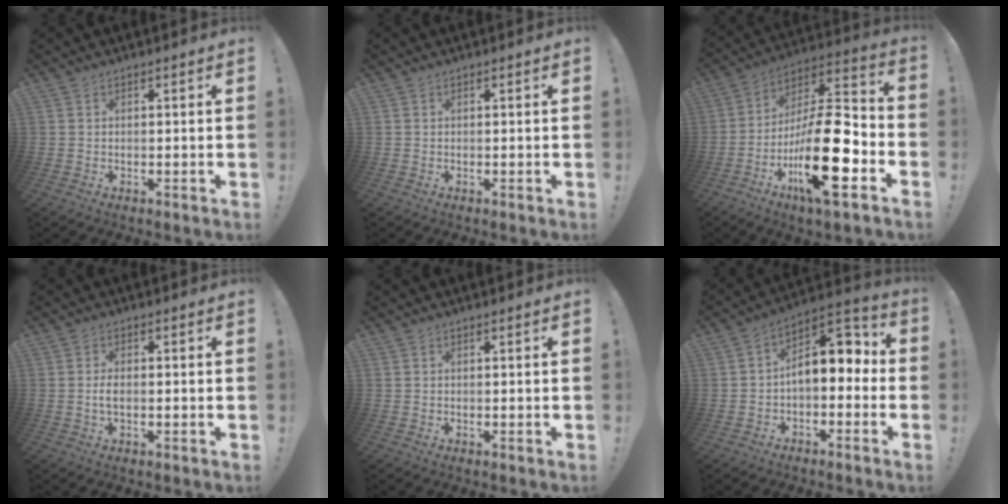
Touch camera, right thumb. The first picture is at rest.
{"total": 0.0}
{"total": 25.0, "force": [-9.0, 8.0, 21.9], "torque": [-0.389, 0.044, -0.145]}
{"total": 2.6, "force": [-0.6, 0.9, 2.4], "torque": [-0.051, 0.002, -0.012]}
{"total": 0.0}
{"total": 8.6, "force": [0.5, 5.0, 6.9], "torque": [-0.093, -0.002, 0.014]}